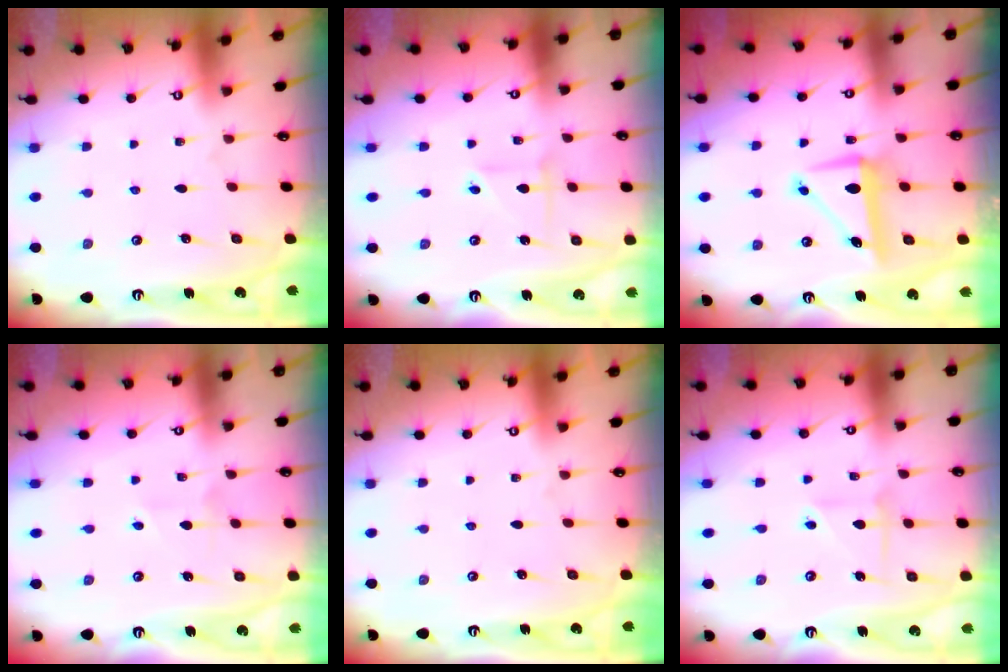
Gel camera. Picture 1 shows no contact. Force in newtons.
{"total": 2.5, "press": 2.5, "slide": 0.1}
{"total": 7.4, "press": 7.3, "slide": 1.3}
{"total": 3.3, "press": 3.1, "slide": 1.2}
{"total": 0.0}
{"total": 4.5, "press": 4.4, "slide": 0.7}